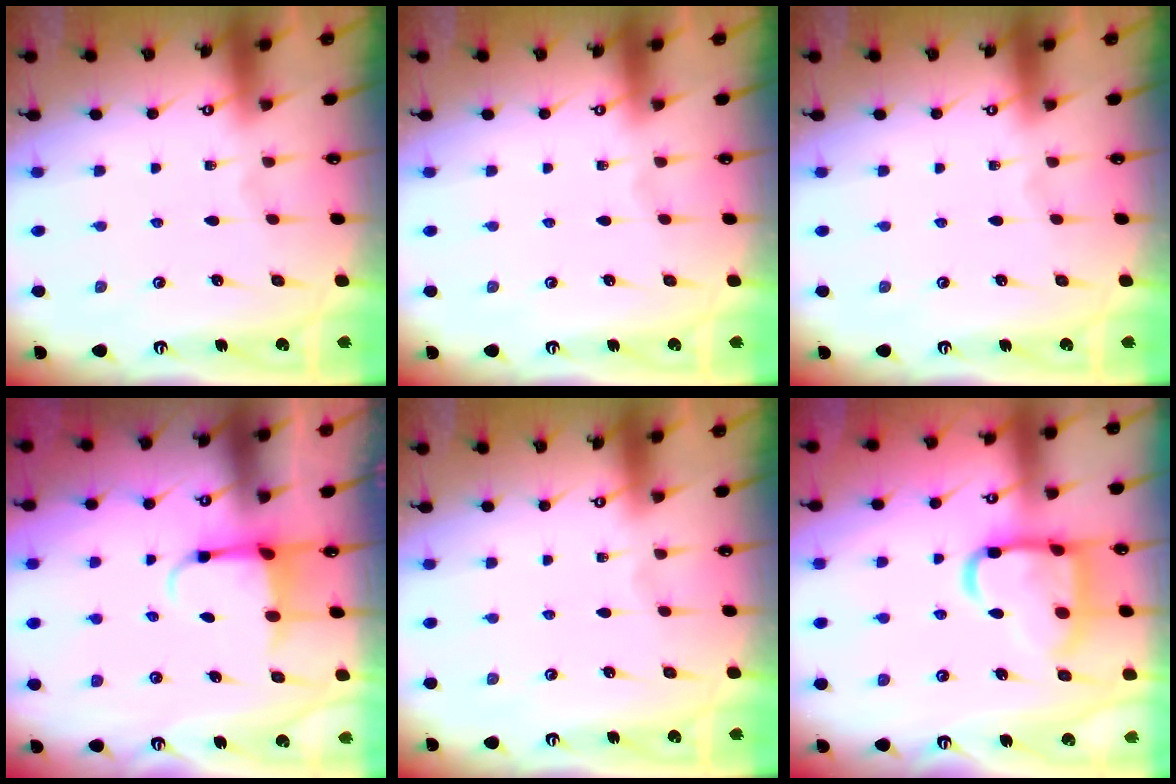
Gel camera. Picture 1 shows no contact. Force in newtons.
{"total": 0.0}
{"total": 0.0}
{"total": 3.8, "press": 3.6, "slide": 1.0}
{"total": 0.0}
{"total": 17.8, "press": 17.7, "slide": 1.5}